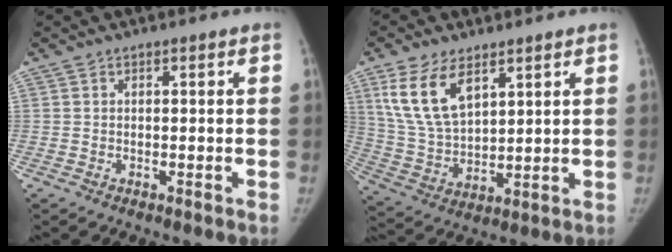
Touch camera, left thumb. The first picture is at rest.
{"total": 12.9, "force": [6.7, 6.7, 8.8], "torque": [-0.160, -0.025, 0.145]}